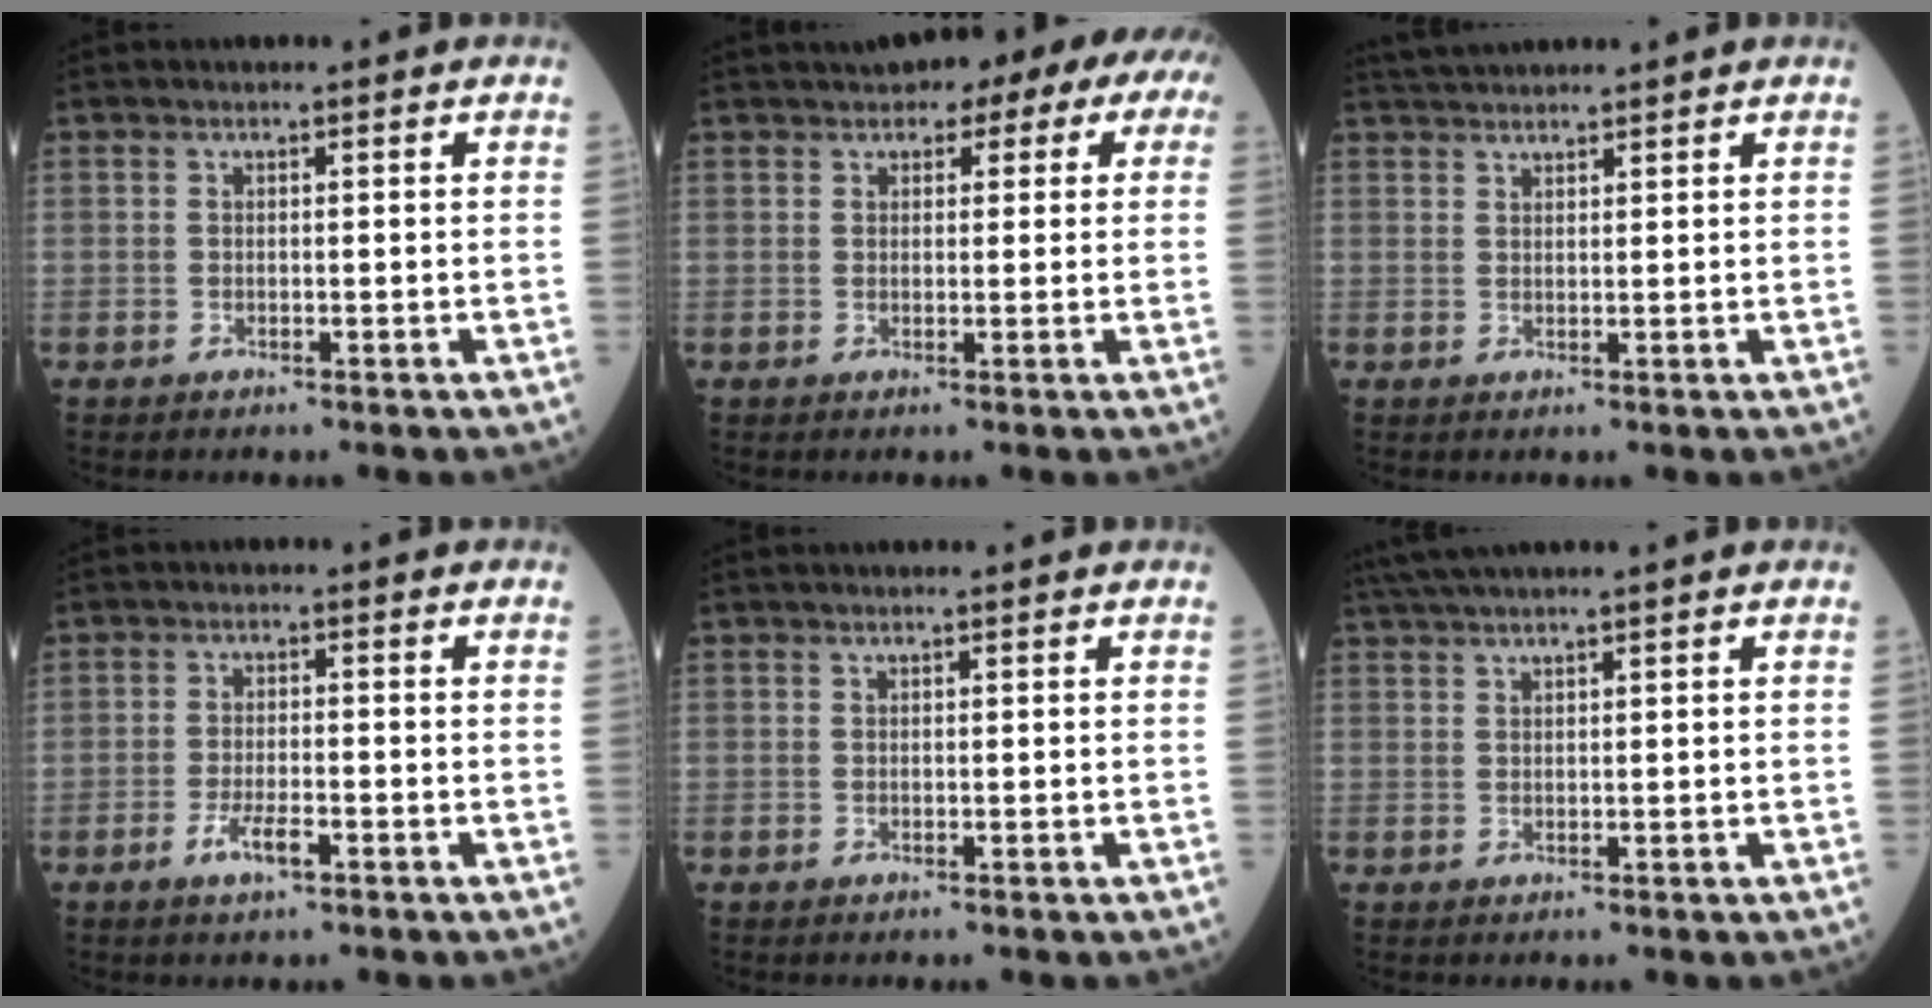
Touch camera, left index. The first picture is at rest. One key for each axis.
{"total": 10.1, "fx": 5.5, "fy": 4.0, "fz": 7.4, "tx": -0.089, "ty": 0.049, "tz": 0.061}
{"total": 3.7, "fx": 3.5, "fy": -0.1, "fz": 1.0, "tx": -0.022, "ty": 0.029, "tz": 0.069}
{"total": 3.6, "fx": -2.1, "fy": 0.8, "fz": 2.8, "tx": -0.059, "ty": -0.002, "tz": -0.039}
{"total": 0.0}
{"total": 3.6, "fx": 2.8, "fy": -0.9, "fz": 2.0, "tx": -0.046, "ty": 0.021, "tz": 0.061}